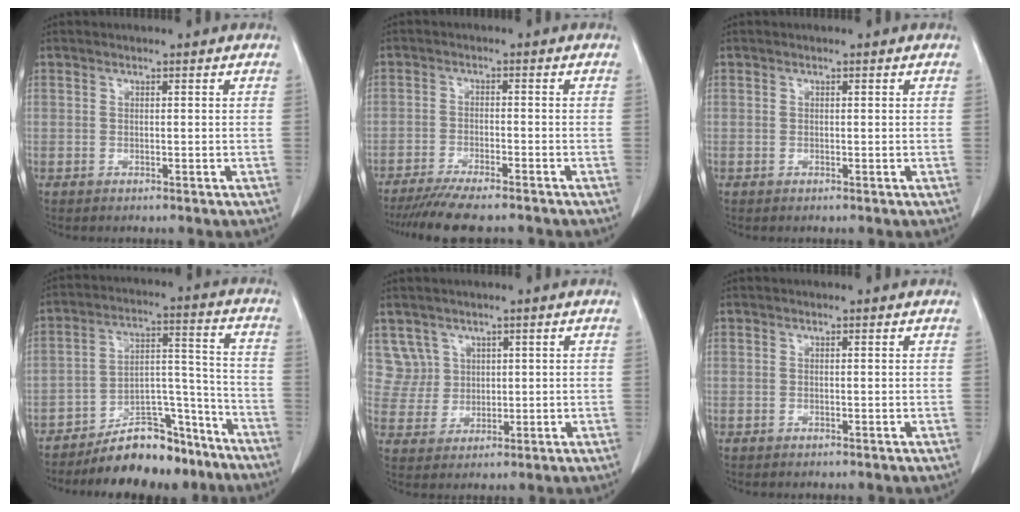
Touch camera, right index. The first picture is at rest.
{"total": 10.4, "force": [-9.0, 1.1, 5.0], "torque": [-0.071, -0.020, -0.139]}
{"total": 0.0}
{"total": 13.1, "force": [-11.3, 4.8, 4.8], "torque": [-0.059, 0.052, -0.182]}
{"total": 4.7, "force": [2.4, 4.1, -0.5], "torque": [0.016, 0.010, 0.054]}
{"total": 0.0}